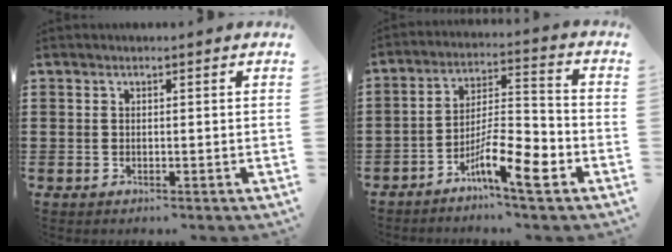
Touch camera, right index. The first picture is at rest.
{"total": 9.5, "force": [-5.7, 2.3, 7.2], "torque": [-0.134, 0.006, -0.104]}